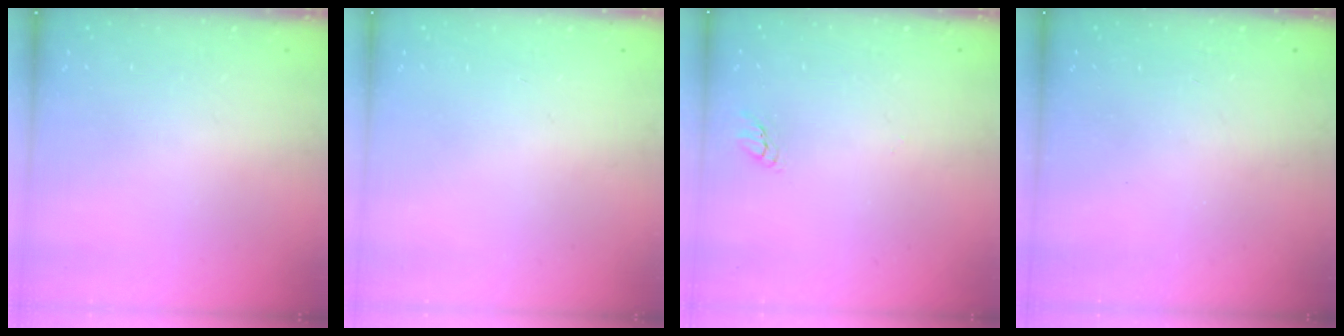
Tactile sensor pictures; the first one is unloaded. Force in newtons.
{"total": 0.0}
{"total": 1.9, "press": 1.9, "slide": 0.2}
{"total": 0.0}